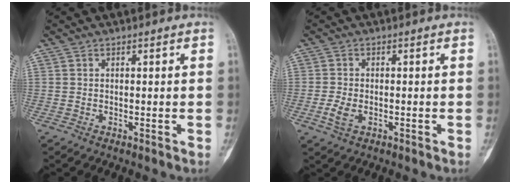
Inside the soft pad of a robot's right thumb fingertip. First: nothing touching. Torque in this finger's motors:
{"motor_torque": [-0.09, 0.25, 0.20, 0.27, 0.10]}